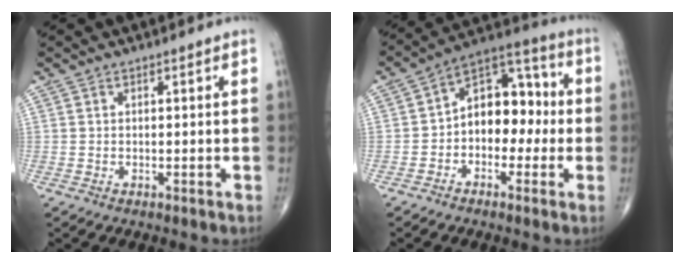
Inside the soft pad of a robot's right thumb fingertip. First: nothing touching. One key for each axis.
{"total": 12.2, "fx": -1.1, "fy": 8.3, "fz": 8.9, "tx": -0.096, "ty": 0.044, "tz": -0.034}